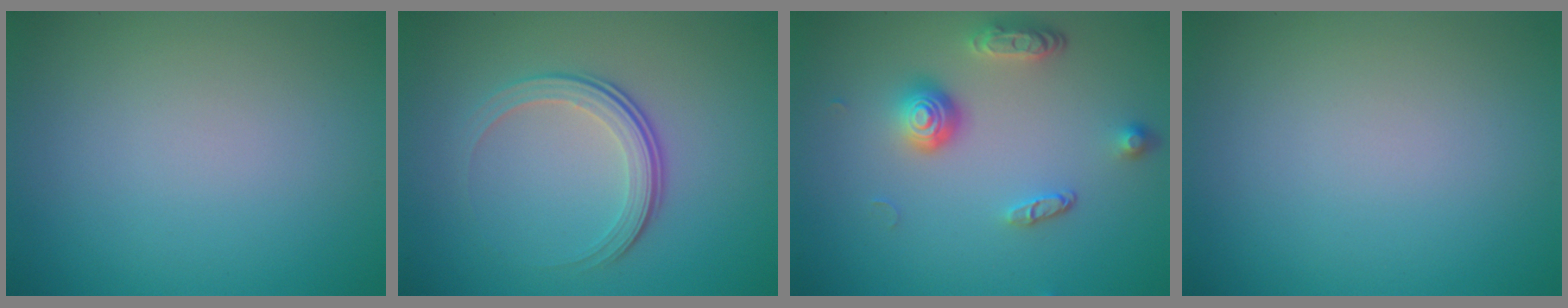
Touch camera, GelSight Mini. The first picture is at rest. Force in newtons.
{"total": 4.0, "press": 2.6, "slide": 3.0}
{"total": 3.9, "press": 2.9, "slide": 2.7}
{"total": 0.0}